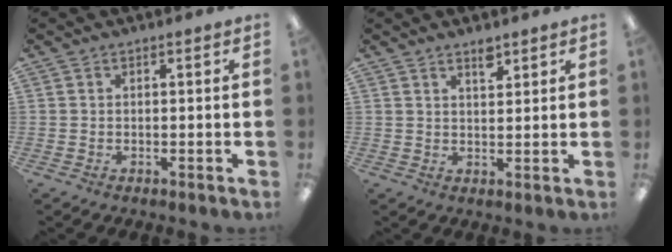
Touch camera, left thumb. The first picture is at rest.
{"total": 3.2, "force": [2.6, 1.2, 1.6], "torque": [-0.011, -0.015, 0.042]}